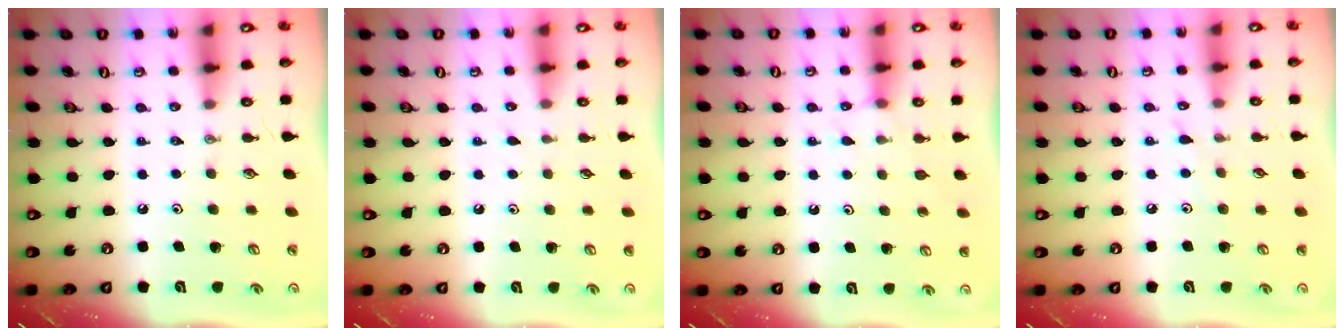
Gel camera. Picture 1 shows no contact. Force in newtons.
{"total": 2.0, "press": 2.0, "slide": 0.2}
{"total": 4.9, "press": 4.8, "slide": 0.6}
{"total": 3.6, "press": 3.5, "slide": 0.6}